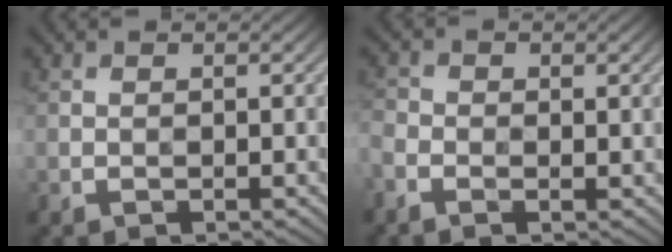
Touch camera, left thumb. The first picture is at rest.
{"total": 2.5, "force": [-1.1, 1.7, 1.5], "torque": [-0.042, -0.003, -0.031]}